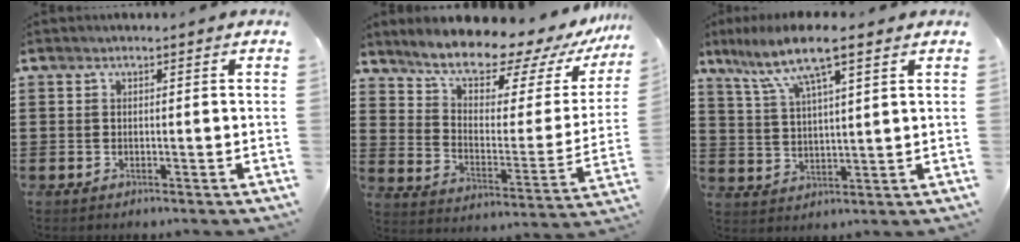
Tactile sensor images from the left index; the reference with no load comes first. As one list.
[{"total": 10.5, "force": [9.3, 2.5, 4.0], "torque": [-0.099, -0.073, 0.158]}, {"total": 8.4, "force": [5.6, 1.1, 6.2], "torque": [-0.135, -0.011, 0.095]}]